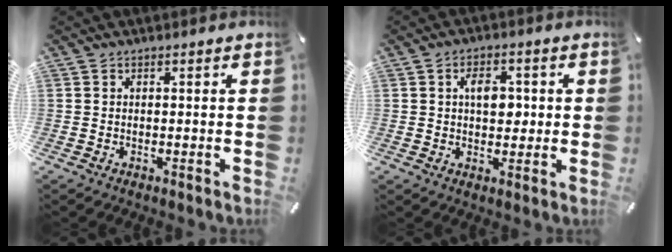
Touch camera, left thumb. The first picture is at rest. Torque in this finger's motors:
{"motor_torque": [0.73, 1.92, 0.52, -0.41, 0.16]}